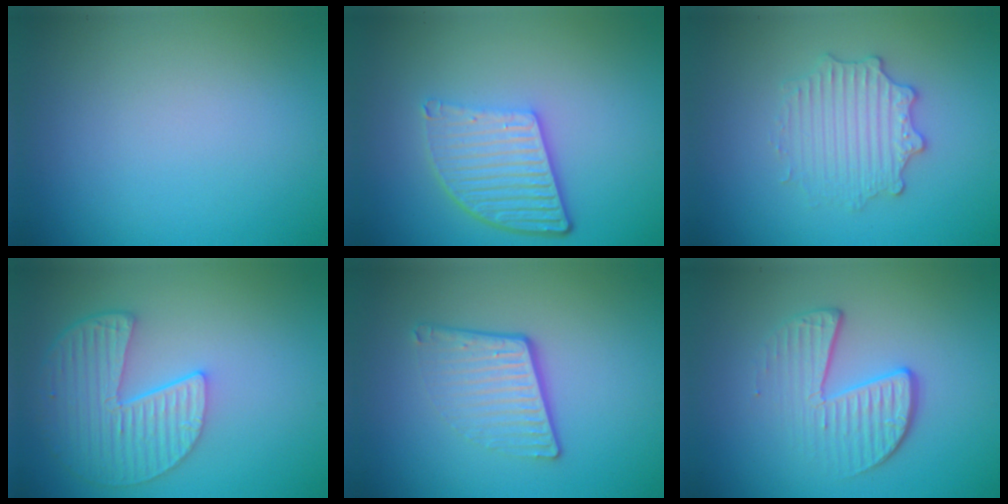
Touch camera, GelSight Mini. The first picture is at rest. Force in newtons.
{"total": 5.5, "press": 4.0, "slide": 3.8}
{"total": 3.1, "press": 2.9, "slide": 1.0}
{"total": 5.6, "press": 4.3, "slide": 3.5}
{"total": 4.2, "press": 2.7, "slide": 3.2}
{"total": 3.9, "press": 2.7, "slide": 2.9}